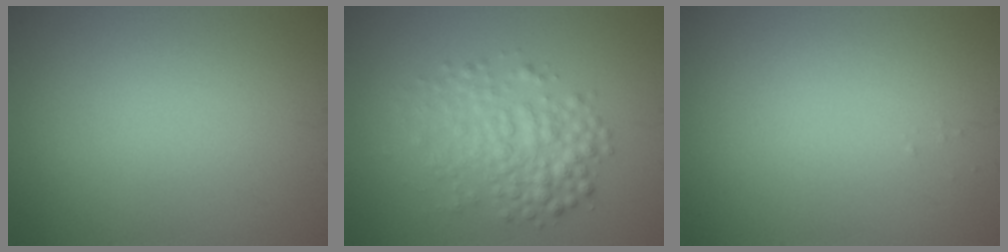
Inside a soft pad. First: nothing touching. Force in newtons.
{"total": 4.3, "press": 4.3, "slide": 0.1}
{"total": 0.0}